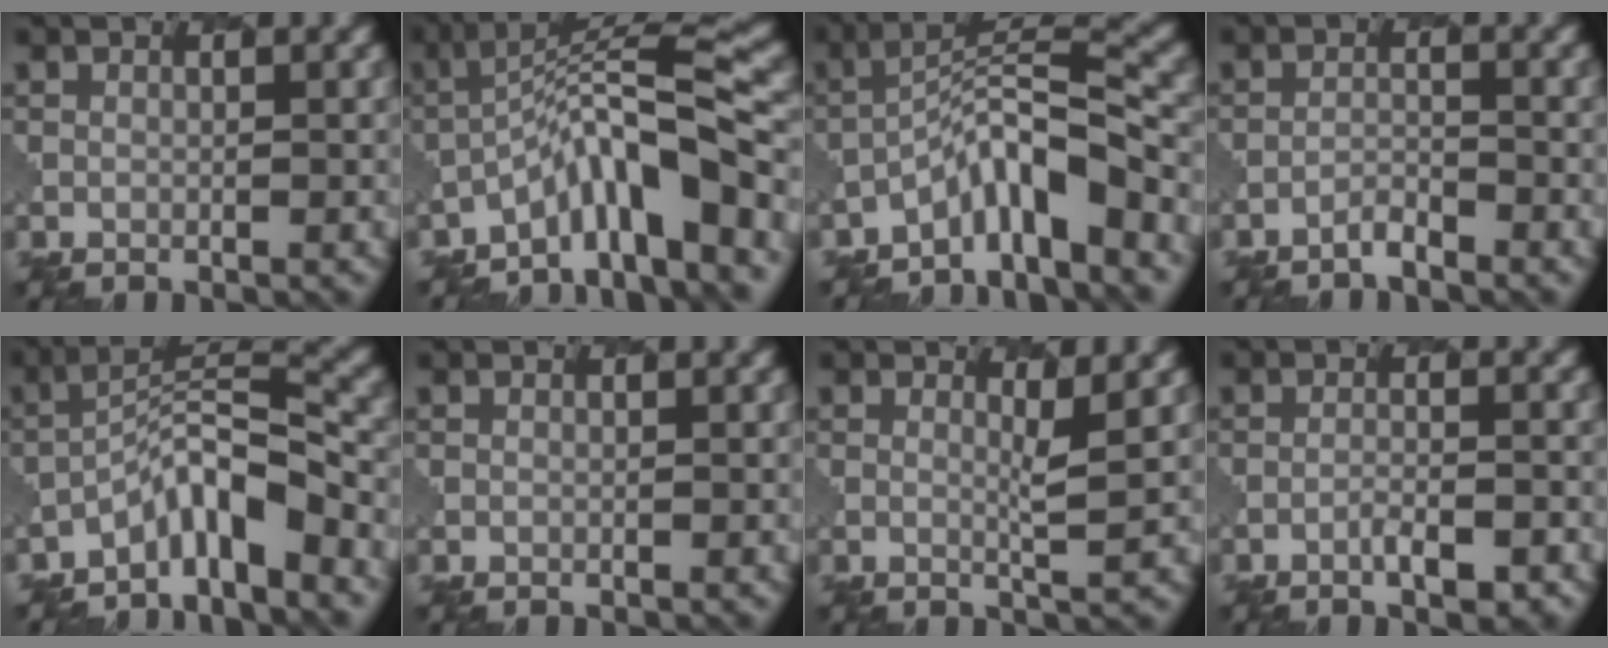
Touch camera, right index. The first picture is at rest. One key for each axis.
{"total": 8.3, "fx": -4.7, "fy": 1.6, "fz": 6.6, "tx": -0.099, "ty": 0.017, "tz": -0.081}
{"total": 6.5, "fx": -4.2, "fy": 1.4, "fz": 4.8, "tx": -0.075, "ty": 0.014, "tz": -0.078}
{"total": 1.2, "fx": -1.2, "fy": 0.1, "fz": 0.3, "tx": -0.002, "ty": 0.004, "tz": -0.023}
{"total": 5.8, "fx": -3.9, "fy": 1.4, "fz": 4.1, "tx": -0.065, "ty": 0.012, "tz": -0.073}
{"total": 0.0}
{"total": 2.0, "fx": 0.9, "fy": 0.3, "fz": 1.8, "tx": -0.031, "ty": -0.003, "tz": 0.012}
{"total": 2.4, "fx": -1.3, "fy": 0.5, "fz": 1.9, "tx": -0.033, "ty": 0.003, "tz": -0.022}